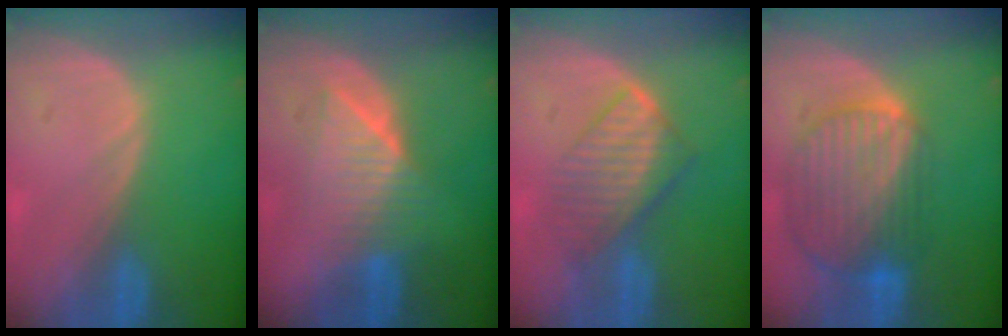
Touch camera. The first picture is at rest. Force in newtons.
{"total": 6.4, "press": 6.3, "slide": 1.0}
{"total": 6.6, "press": 6.3, "slide": 1.9}
{"total": 10.4, "press": 8.8, "slide": 5.5}